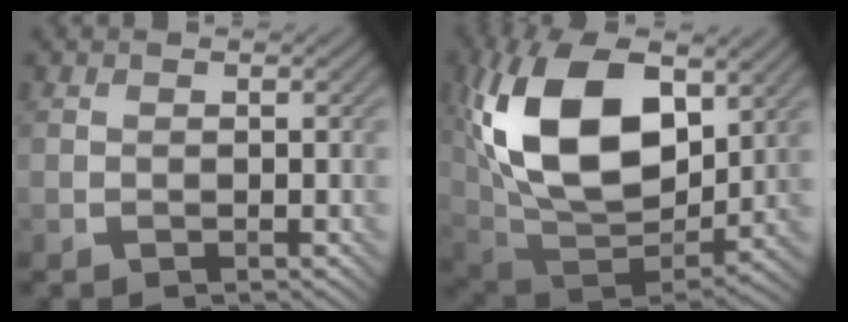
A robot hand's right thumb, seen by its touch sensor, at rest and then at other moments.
{"total": 17.6, "force": [5.4, 10.2, 13.3], "torque": [-0.283, 0.011, 0.101]}